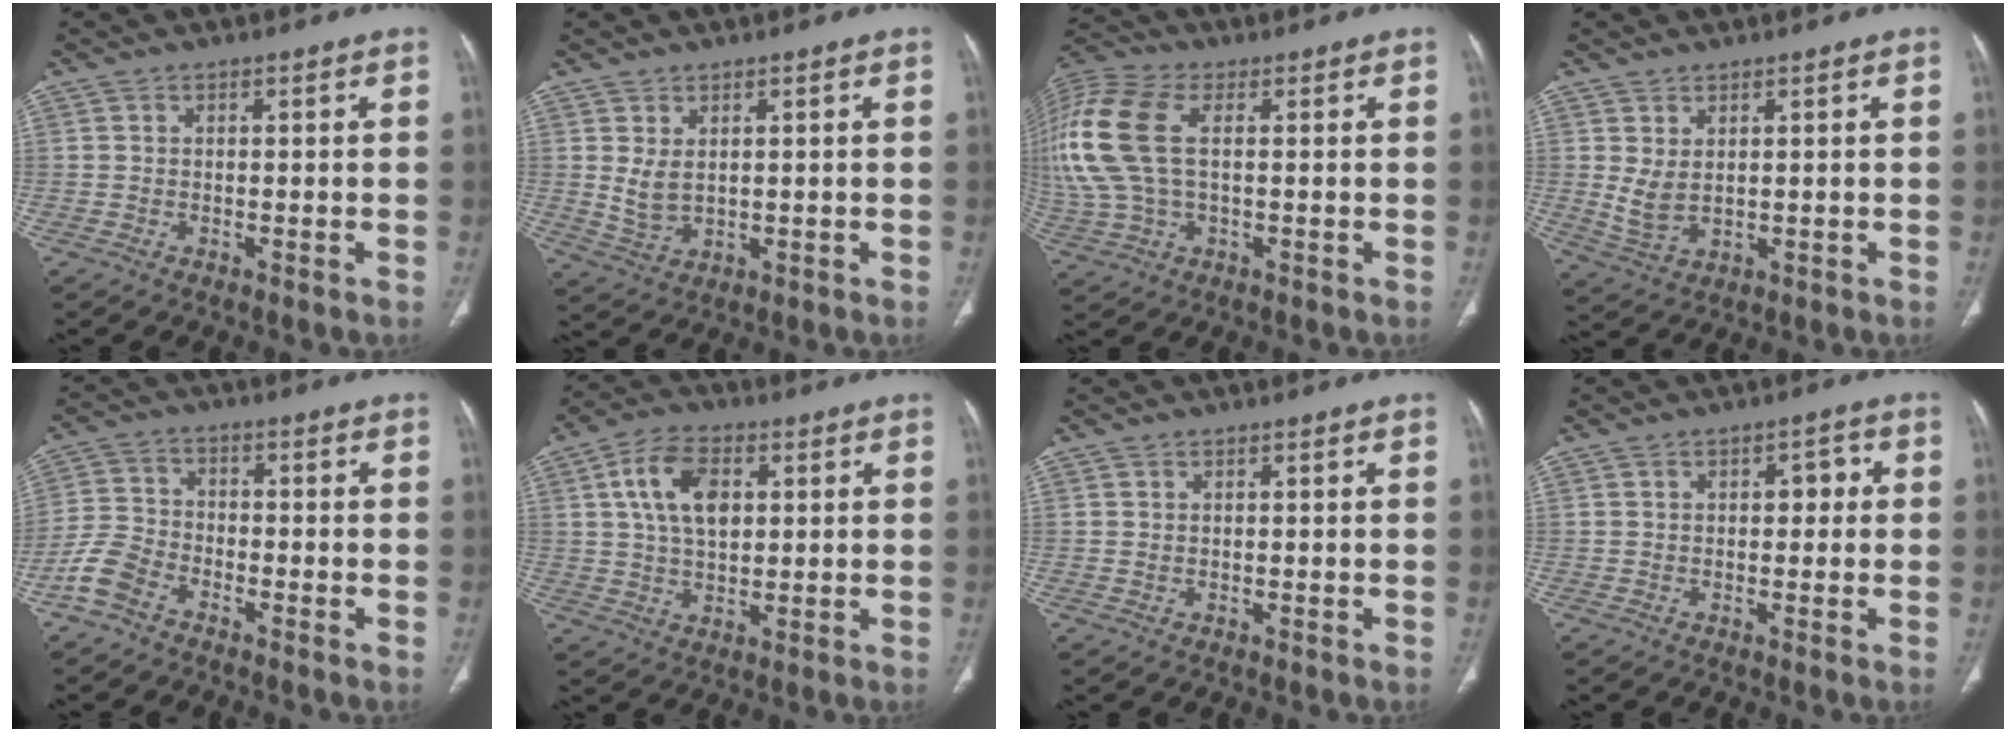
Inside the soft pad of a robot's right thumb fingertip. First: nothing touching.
{"total": 4.0, "force": [1.0, 2.3, 3.1], "torque": [-0.056, -0.010, 0.033]}
{"total": 17.8, "force": [2.5, 10.1, 14.4], "torque": [-0.360, 0.016, 0.045]}
{"total": 4.4, "force": [1.1, 2.5, 3.5], "torque": [-0.067, -0.009, 0.035]}
{"total": 6.1, "force": [-4.1, 3.4, 2.9], "torque": [-0.060, 0.018, -0.092]}
{"total": 10.1, "force": [2.7, 6.2, 7.6], "torque": [-0.125, 0.001, 0.046]}
{"total": 0.0}
{"total": 3.0, "force": [0.3, 1.9, 2.3], "torque": [-0.011, 0.008, -0.002]}